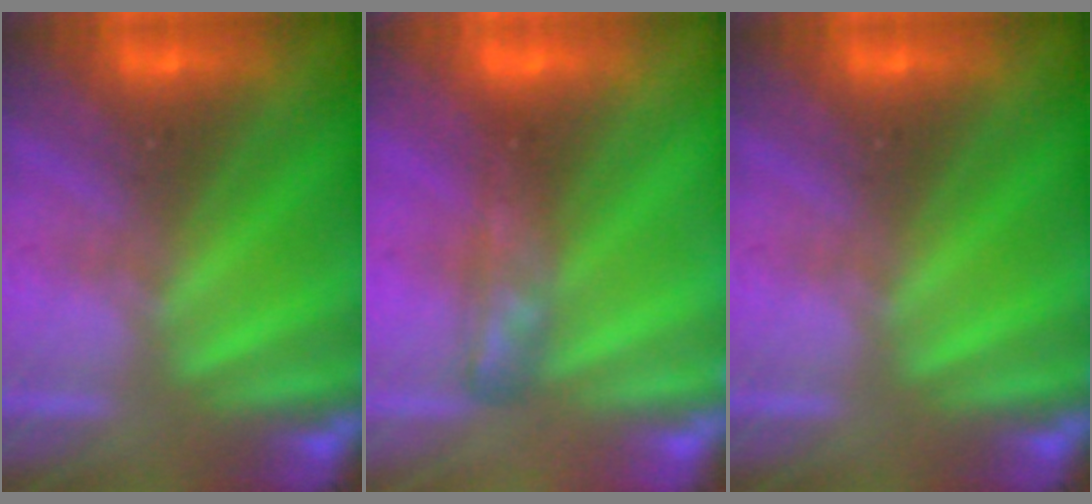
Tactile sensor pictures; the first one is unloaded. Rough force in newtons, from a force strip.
{"total": 4.4}
{"total": 0.0}